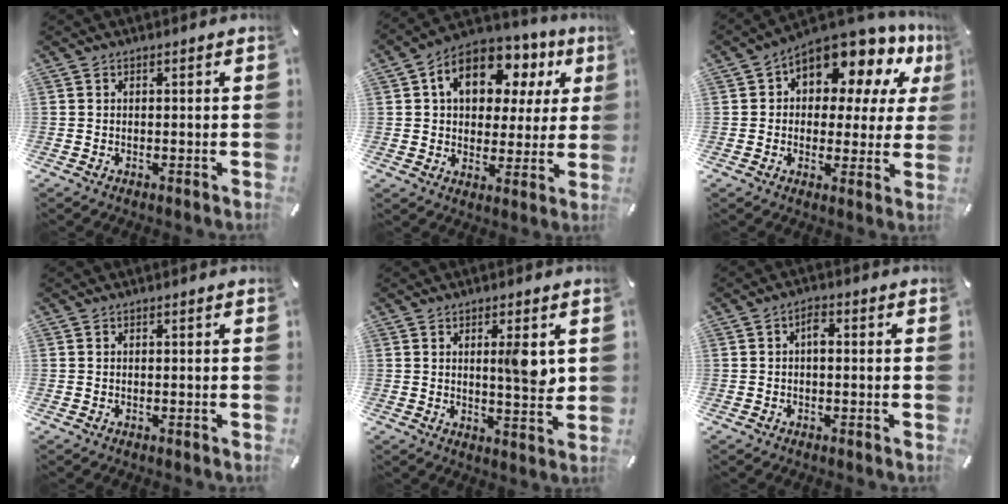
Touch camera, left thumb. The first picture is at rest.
{"total": 14.0, "force": [6.1, 9.6, 8.1], "torque": [-0.134, -0.019, 0.108]}
{"total": 12.4, "force": [8.5, 6.2, 6.5], "torque": [-0.096, -0.078, 0.147]}
{"total": 0.0}
{"total": 7.0, "force": [2.0, 1.7, 6.5], "torque": [-0.099, -0.014, 0.025]}
{"total": 2.5, "force": [-0.1, 1.3, 2.1], "torque": [-0.044, 0.011, -0.004]}